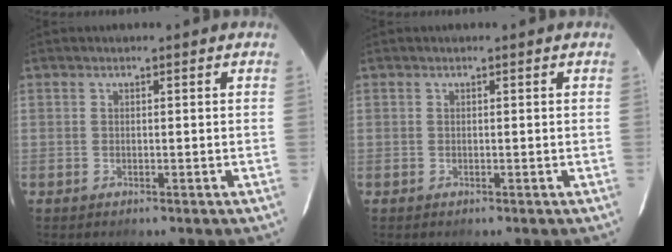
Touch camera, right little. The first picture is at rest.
{"total": 0.0}